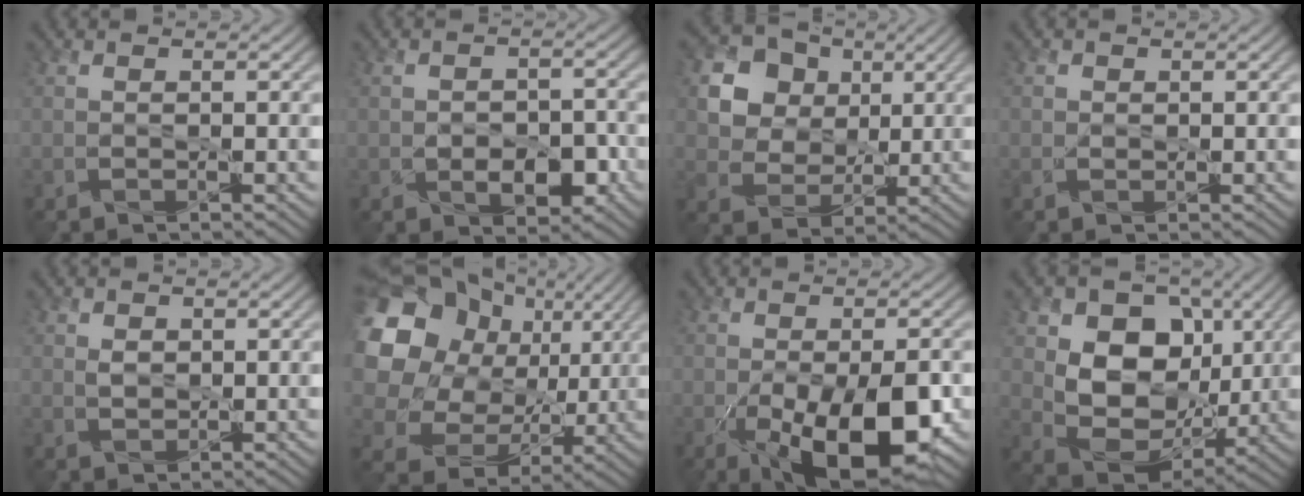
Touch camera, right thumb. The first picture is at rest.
{"total": 5.4, "force": [-1.8, 3.5, 3.7], "torque": [-0.056, -0.010, -0.026]}
{"total": 10.7, "force": [3.8, 8.8, 4.7], "torque": [-0.142, 0.015, 0.084]}
{"total": 1.1, "force": [0.1, 1.1, 0.3], "torque": [-0.007, -0.004, 0.000]}
{"total": 1.5, "force": [0.3, 1.2, 0.9], "torque": [-0.021, -0.003, 0.008]}
{"total": 21.1, "force": [6.1, 17.5, 10.2], "torque": [-0.297, 0.022, 0.123]}
{"total": 12.4, "force": [-4.4, 5.8, 10.1], "torque": [-0.175, -0.041, -0.058]}
{"total": 12.4, "force": [2.5, 9.4, 7.7], "torque": [-0.148, -0.011, 0.037]}